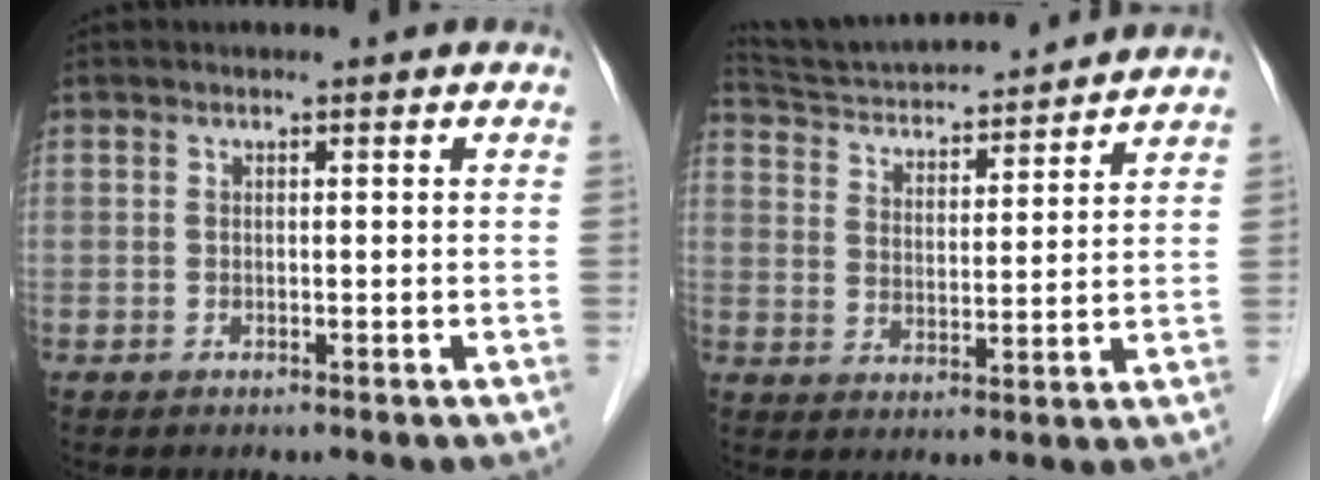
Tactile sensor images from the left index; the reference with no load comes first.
{"total": 16.1, "force": [15.2, 1.7, 4.9], "torque": [-0.090, 0.026, 0.243]}